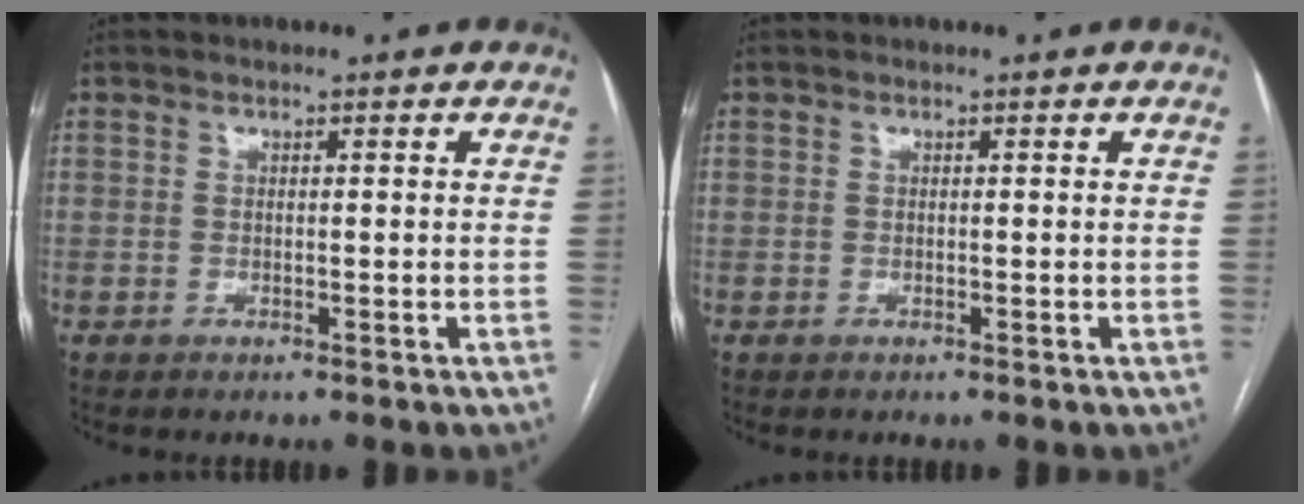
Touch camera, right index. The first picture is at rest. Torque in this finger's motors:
{"motor_torque": [0.00, 0.00, 0.00, 0.01]}